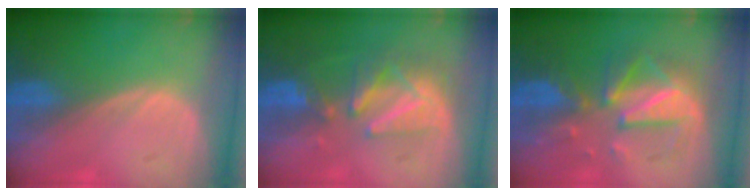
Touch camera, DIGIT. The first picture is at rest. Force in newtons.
{"total": 8.2, "press": 7.5, "slide": 3.4}
{"total": 8.2, "press": 8.2, "slide": 0.1}